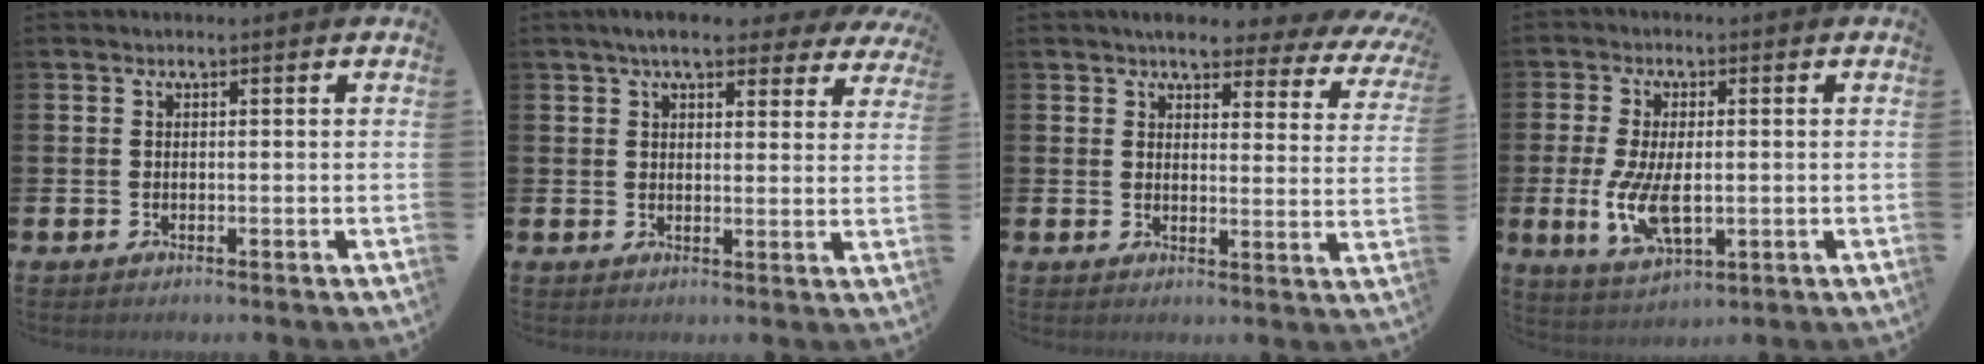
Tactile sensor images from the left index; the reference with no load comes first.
{"total": 6.3, "force": [5.4, 1.8, 2.8], "torque": [-0.052, -0.014, 0.094]}
{"total": 5.0, "force": [4.4, 1.7, 1.5], "torque": [-0.037, -0.030, 0.074]}
{"total": 7.6, "force": [-0.5, 3.7, 6.6], "torque": [-0.134, -0.008, -0.012]}